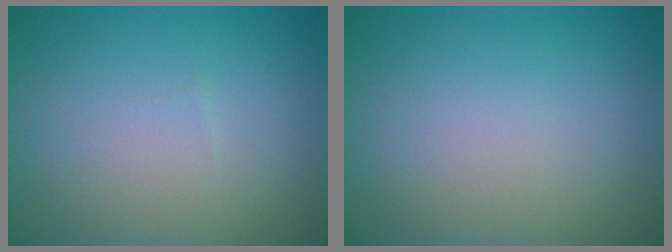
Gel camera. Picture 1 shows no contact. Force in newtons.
{"total": 0.0}